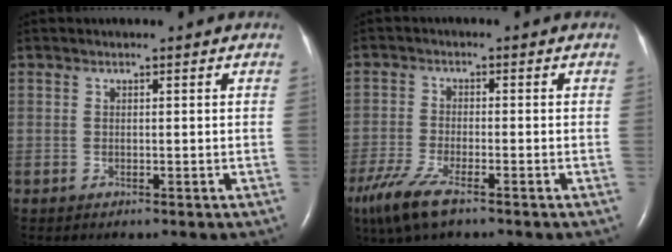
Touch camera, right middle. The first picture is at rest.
{"total": 7.7, "force": [-5.1, 1.7, 5.5], "torque": [-0.120, -0.019, -0.092]}